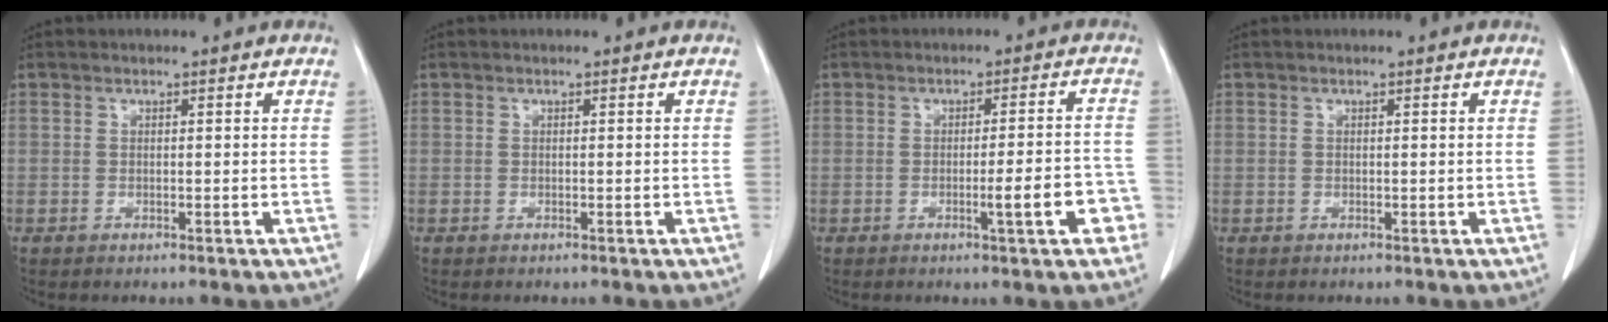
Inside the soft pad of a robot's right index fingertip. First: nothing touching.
{"total": 0.0}
{"total": 6.0, "force": [-2.5, 0.8, 5.4], "torque": [-0.070, 0.011, -0.029]}
{"total": 0.0}